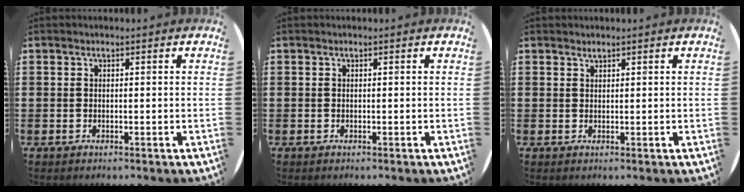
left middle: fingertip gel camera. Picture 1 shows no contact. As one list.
[{"total": 0.0}, {"total": 0.7, "force": [0.7, 0.0, -0.1], "torque": [0.002, 0.001, 0.013]}]